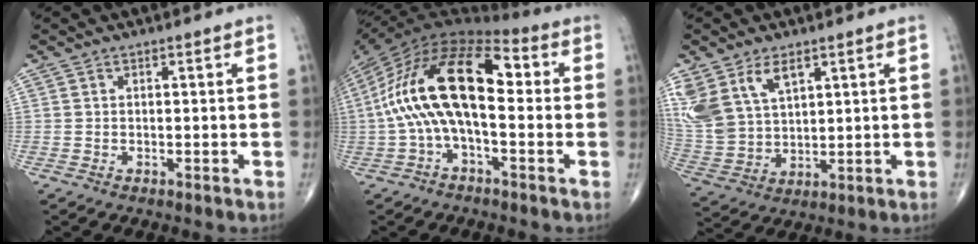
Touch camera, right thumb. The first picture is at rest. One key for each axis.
{"total": 19.7, "fx": 0.2, "fy": 9.3, "fz": 17.4, "tx": -0.313, "ty": 0.051, "tz": -0.007}
{"total": 13.9, "fx": 7.1, "fy": 8.4, "fz": 8.5, "tx": -0.183, "ty": -0.017, "tz": 0.155}